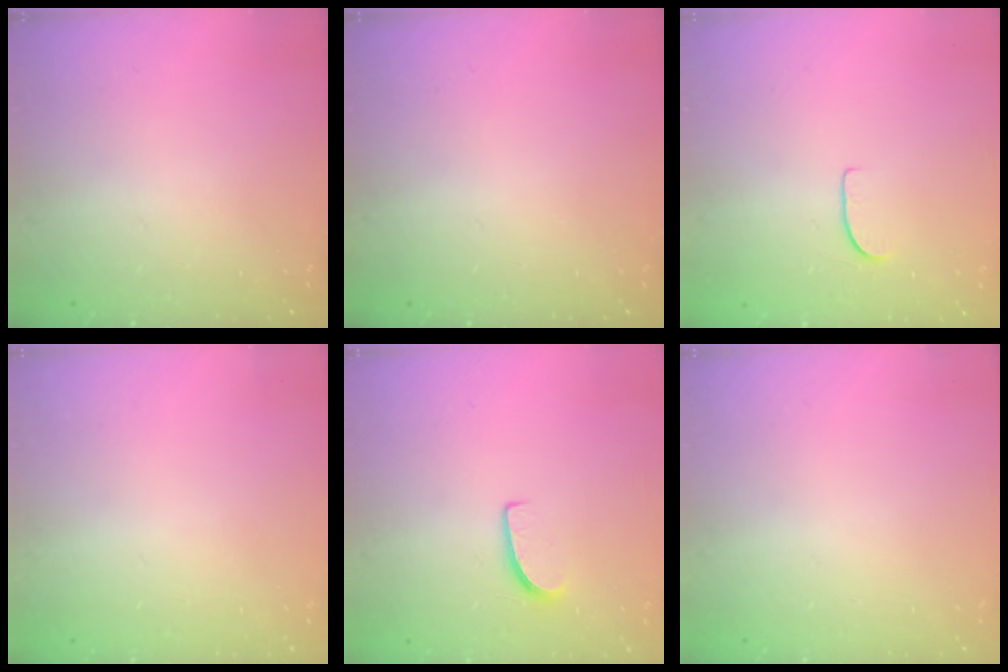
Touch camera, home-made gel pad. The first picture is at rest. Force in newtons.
{"total": 0.0}
{"total": 4.5, "press": 4.5, "slide": 0.4}
{"total": 0.0}
{"total": 5.9, "press": 5.9, "slide": 0.4}
{"total": 0.0}